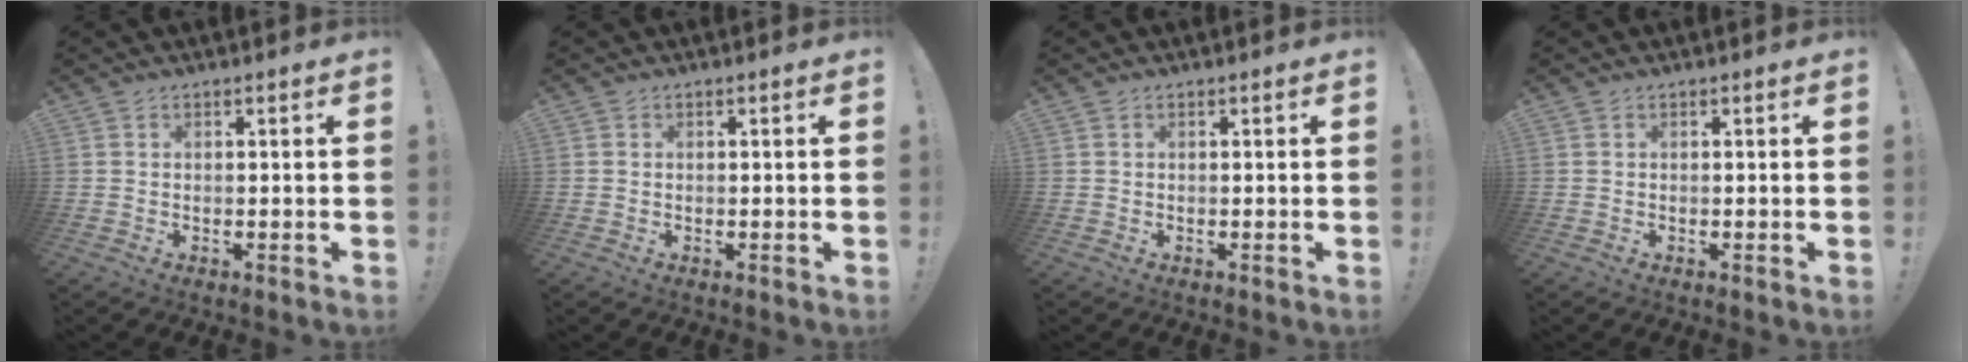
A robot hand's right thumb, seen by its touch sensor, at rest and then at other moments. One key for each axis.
{"total": 0.0}
{"total": 0.0}
{"total": 0.0}